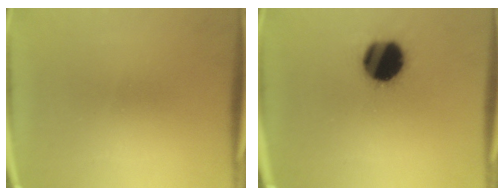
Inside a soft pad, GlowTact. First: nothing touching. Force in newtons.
{"total": 17.9}